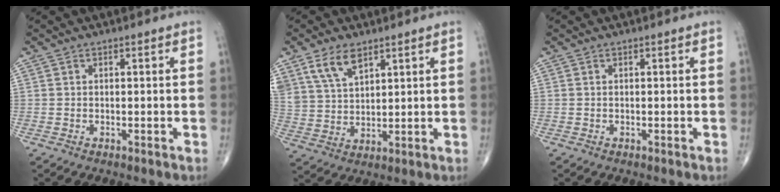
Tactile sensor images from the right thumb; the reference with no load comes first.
{"total": 7.8, "force": [5.0, 4.0, 4.5], "torque": [-0.077, -0.019, 0.106]}
{"total": 0.0}